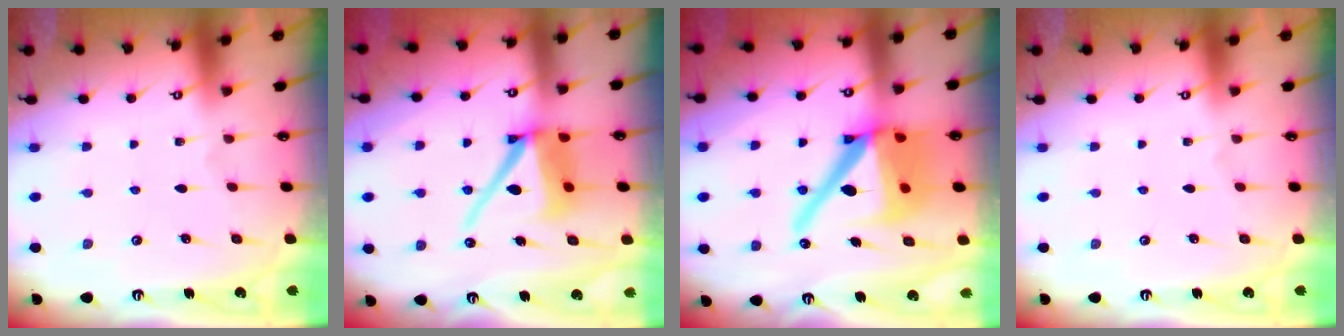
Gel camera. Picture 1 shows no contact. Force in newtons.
{"total": 12.8, "press": 12.7, "slide": 1.5}
{"total": 19.7, "press": 19.6, "slide": 2.3}
{"total": 0.0}